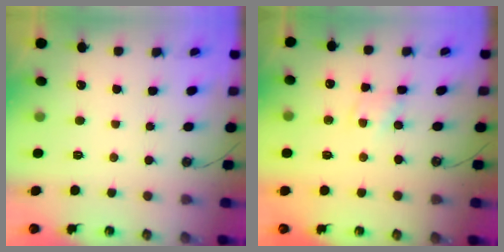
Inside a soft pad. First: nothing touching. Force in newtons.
{"total": 2.8, "press": 2.8, "slide": 0.3}